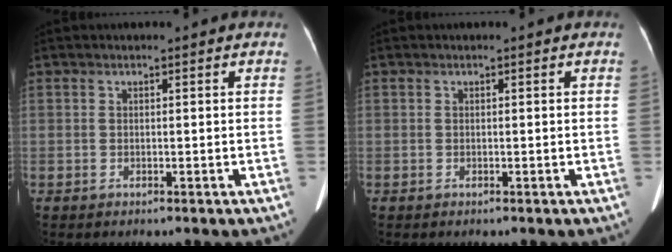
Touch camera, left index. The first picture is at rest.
{"total": 0.0}